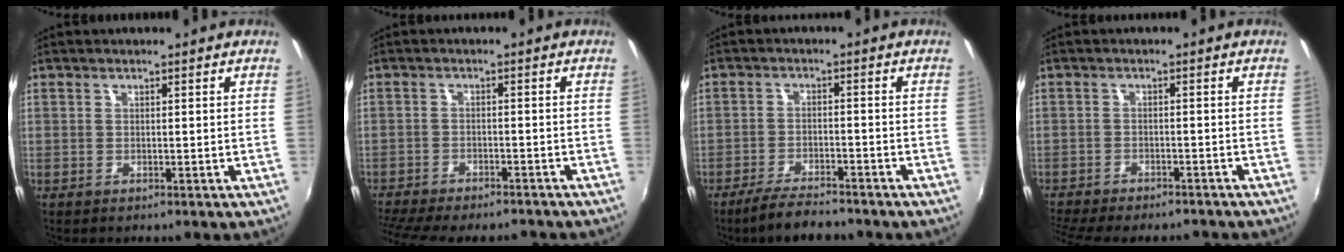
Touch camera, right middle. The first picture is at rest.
{"total": 14.4, "force": [-12.4, 3.4, 6.4], "torque": [-0.145, -0.030, -0.187]}
{"total": 7.1, "force": [-6.1, 1.4, 3.4], "torque": [-0.082, -0.012, -0.104]}
{"total": 12.5, "force": [-10.9, 3.0, 5.3], "torque": [-0.124, -0.026, -0.162]}